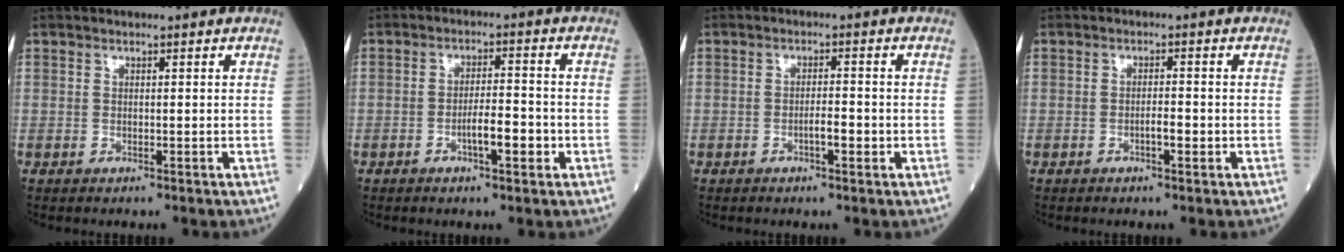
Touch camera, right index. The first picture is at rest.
{"total": 4.7, "force": [-1.8, 0.9, 4.3], "torque": [-0.070, 0.003, -0.029]}
{"total": 2.5, "force": [-0.9, 0.5, 2.3], "torque": [-0.035, 0.003, -0.015]}
{"total": 2.0, "force": [-0.7, 0.3, 1.8], "torque": [-0.027, 0.002, -0.013]}